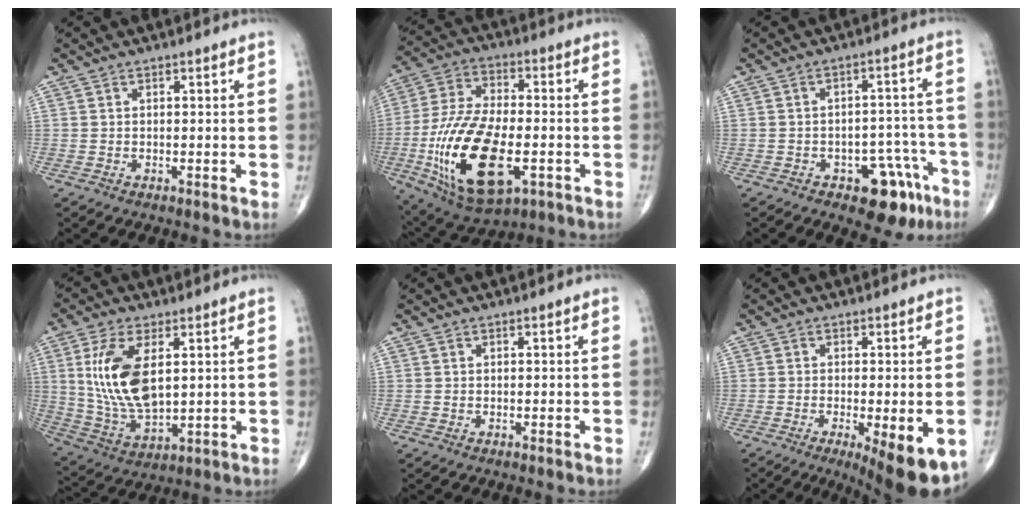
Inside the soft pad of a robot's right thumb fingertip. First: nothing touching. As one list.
[{"total": 22.2, "force": [-5.8, 10.7, 18.6], "torque": [-0.371, 0.007, -0.089]}, {"total": 10.2, "force": [-5.6, 5.3, 6.6], "torque": [-0.044, 0.044, -0.069]}, {"total": 14.6, "force": [3.3, 7.2, 12.3], "torque": [-0.245, -0.019, 0.076]}, {"total": 0.0}, {"total": 12.3, "force": [-5.5, 3.5, 10.4], "torque": [-0.122, -0.010, -0.073]}]